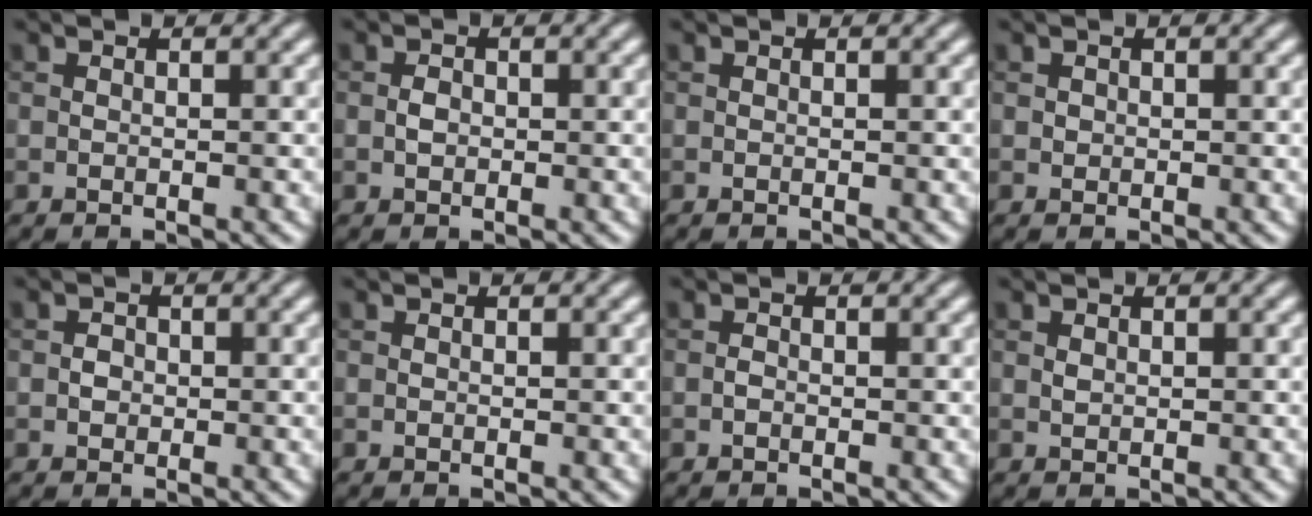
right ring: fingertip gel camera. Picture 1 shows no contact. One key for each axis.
{"total": 1.1, "fx": -0.1, "fy": 0.8, "fz": 0.7, "tx": -0.014, "ty": 0.000, "tz": -0.004}
{"total": 0.0}
{"total": 0.5, "fx": 0.1, "fy": 0.5, "fz": 0.1, "tx": 0.003, "ty": -0.003, "tz": 0.003}
{"total": 0.9, "fx": -0.1, "fy": 0.8, "fz": 0.4, "tx": -0.003, "ty": -0.001, "tz": -0.005}
{"total": 0.0}
{"total": 0.5, "fx": -0.2, "fy": 0.3, "fz": 0.3, "tx": -0.004, "ty": 0.000, "tz": -0.006}
{"total": 0.5, "fx": 0.2, "fy": 0.4, "fz": 0.3, "tx": -0.007, "ty": -0.001, "tz": 0.006}